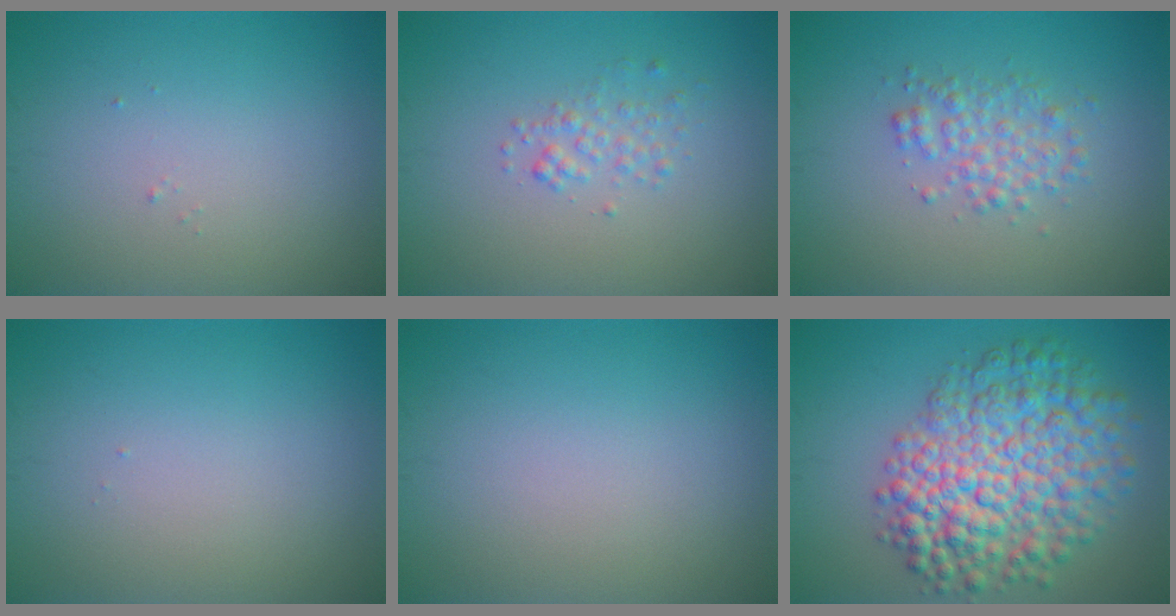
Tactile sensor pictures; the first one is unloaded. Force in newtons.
{"total": 1.5, "press": 1.5, "slide": 0.1}
{"total": 2.6, "press": 2.6, "slide": 0.0}
{"total": 0.0}
{"total": 0.0}
{"total": 9.7, "press": 9.7, "slide": 0.3}